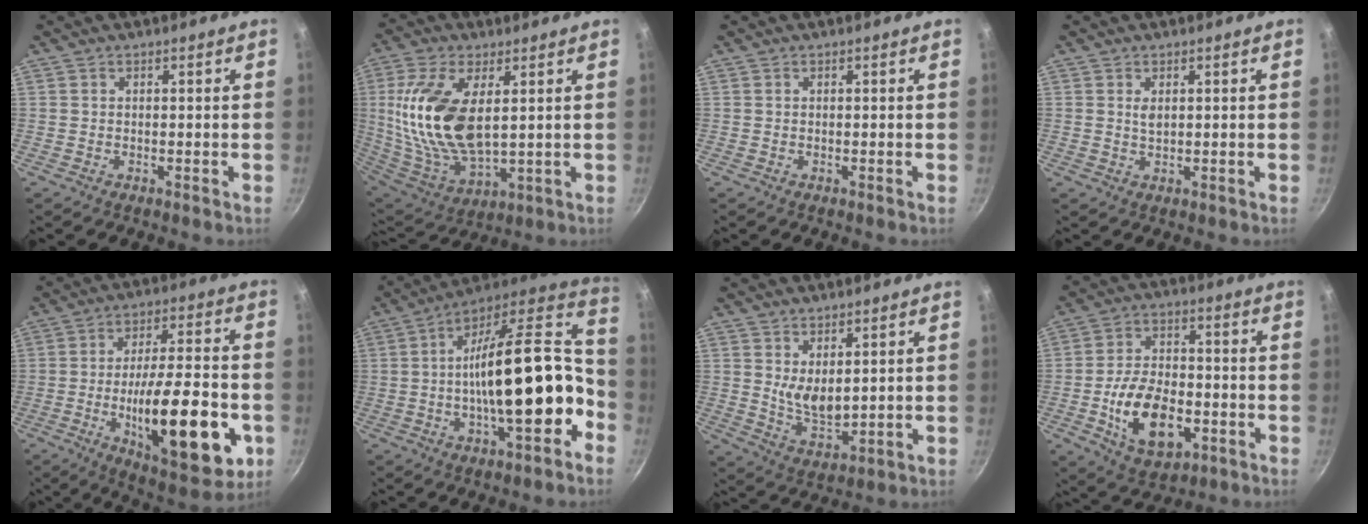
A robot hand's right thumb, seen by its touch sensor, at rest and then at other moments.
{"total": 19.2, "force": [3.6, 9.6, 16.3], "torque": [-0.326, -0.022, 0.078]}
{"total": 0.0}
{"total": 1.8, "force": [0.6, 1.0, 1.3], "torque": [-0.024, -0.003, 0.012]}
{"total": 23.8, "force": [-6.4, 8.3, 21.4], "torque": [-0.298, 0.014, -0.089]}
{"total": 23.7, "force": [-4.9, 9.1, 21.3], "torque": [-0.299, 0.039, -0.083]}
{"total": 6.1, "force": [2.3, 3.0, 4.8], "torque": [-0.069, -0.033, 0.052]}
{"total": 14.7, "force": [-4.3, 8.8, 11.0], "torque": [-0.172, 0.020, -0.067]}